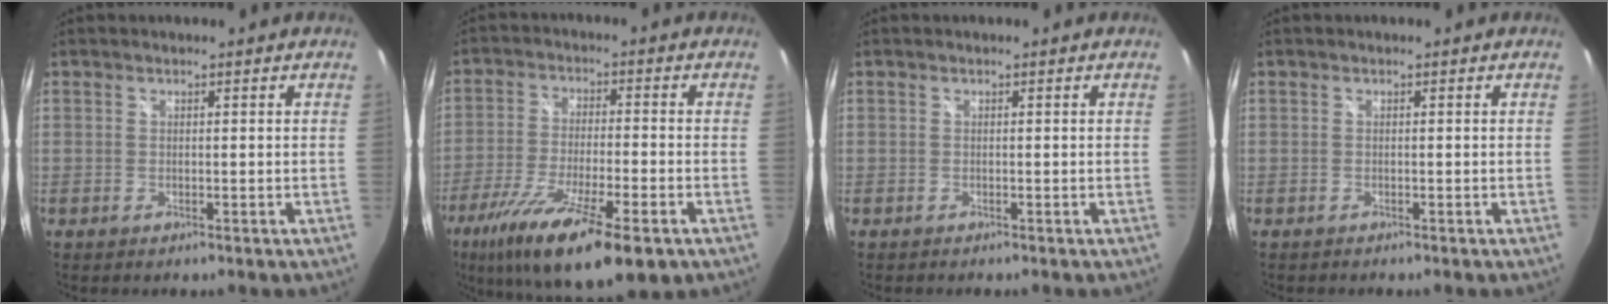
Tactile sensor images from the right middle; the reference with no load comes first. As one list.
[{"total": 18.3, "force": [-10.6, 4.2, 14.3], "torque": [-0.271, -0.055, -0.184]}, {"total": 0.0}, {"total": 0.0}]